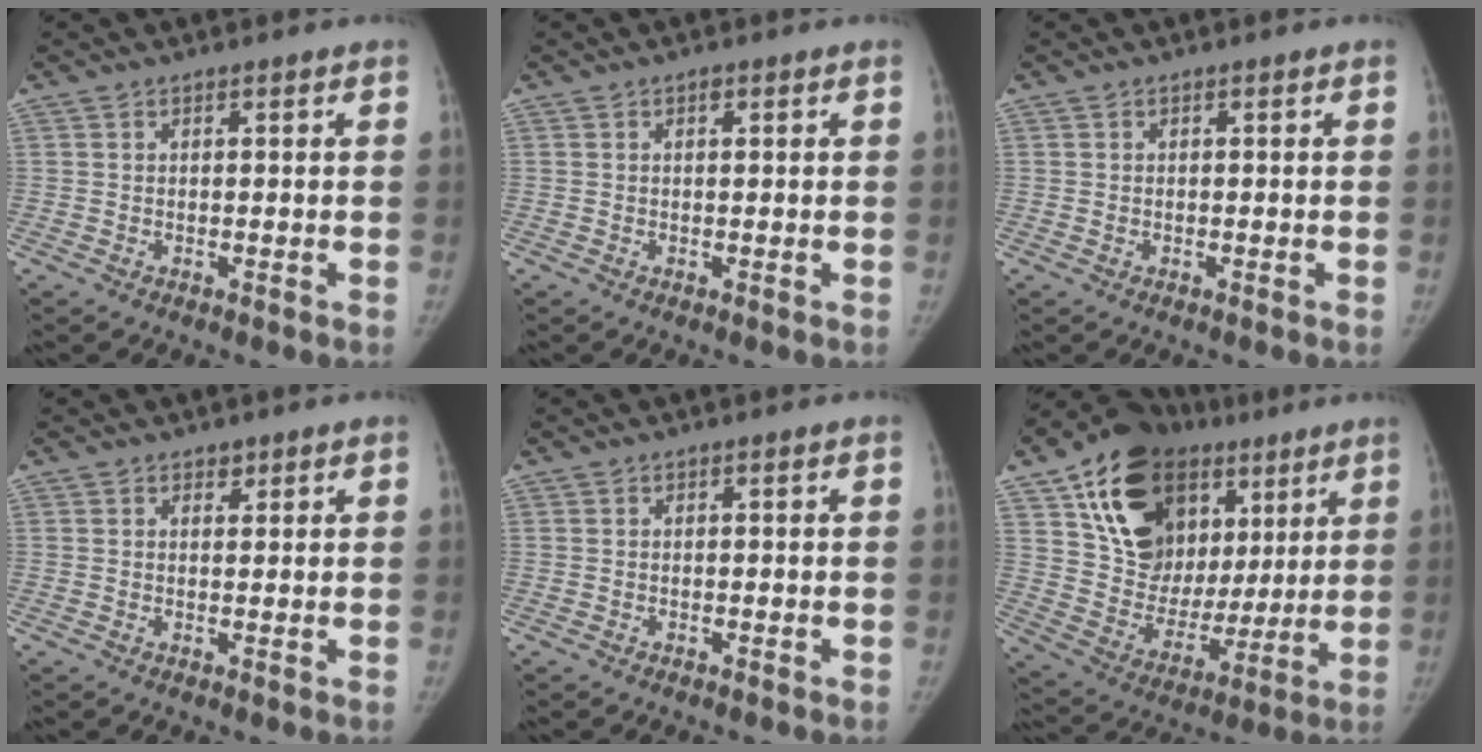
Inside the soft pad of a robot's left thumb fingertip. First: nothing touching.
{"total": 0.9, "force": [0.3, 0.6, 0.6], "torque": [-0.002, 0.000, 0.003]}
{"total": 0.5, "force": [-0.1, 0.5, 0.2], "torque": [-0.002, 0.001, -0.002]}
{"total": 1.3, "force": [0.8, 0.9, 0.2], "torque": [0.010, -0.005, 0.010]}
{"total": 0.0}
{"total": 26.1, "force": [12.0, 17.7, 14.9], "torque": [-0.199, 0.000, 0.210]}